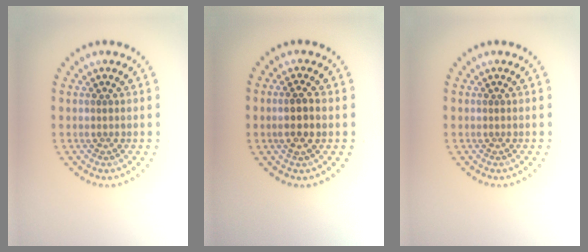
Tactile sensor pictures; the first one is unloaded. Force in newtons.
{"total": 2.6, "press": 2.5, "slide": 0.7}
{"total": 0.0}